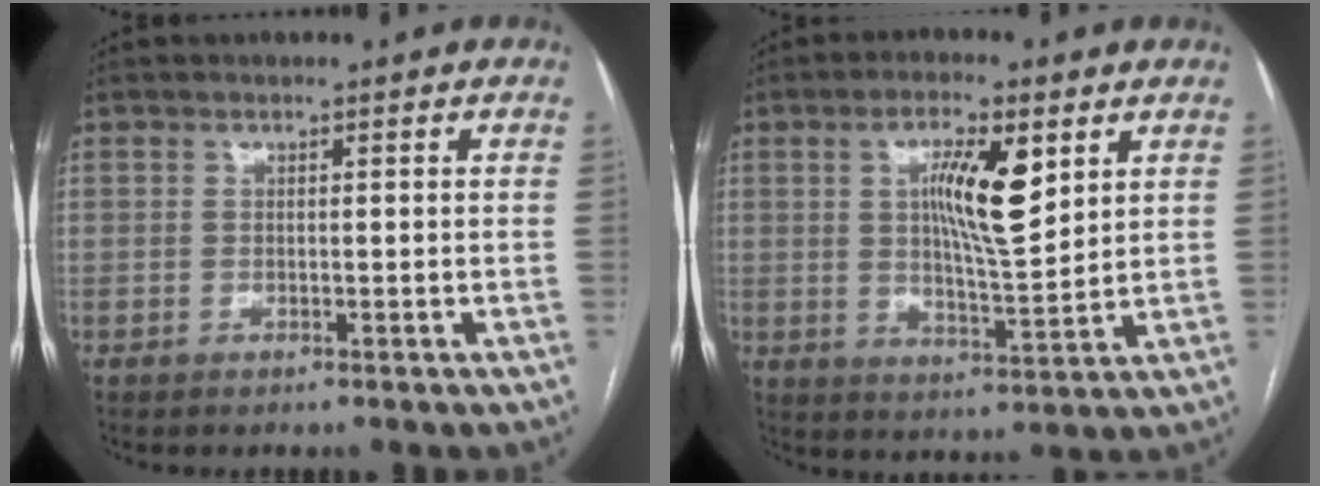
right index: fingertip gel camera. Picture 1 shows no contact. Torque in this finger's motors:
{"motor_torque": [0.36, 0.06, 0.30, 0.14]}